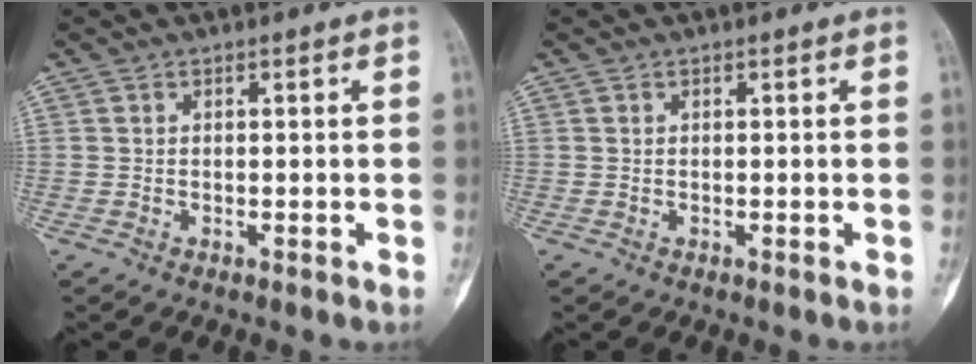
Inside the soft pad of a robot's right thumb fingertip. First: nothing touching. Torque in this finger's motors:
{"motor_torque": [0.21, 0.00, -0.11, 0.02, 0.07]}